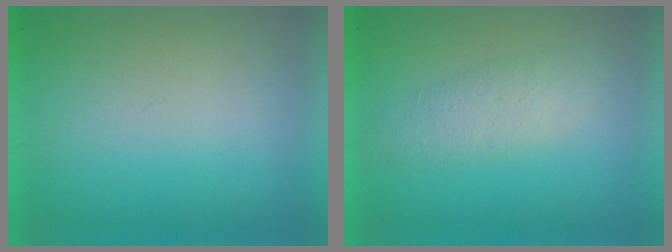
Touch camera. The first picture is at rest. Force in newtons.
{"total": 1.8}